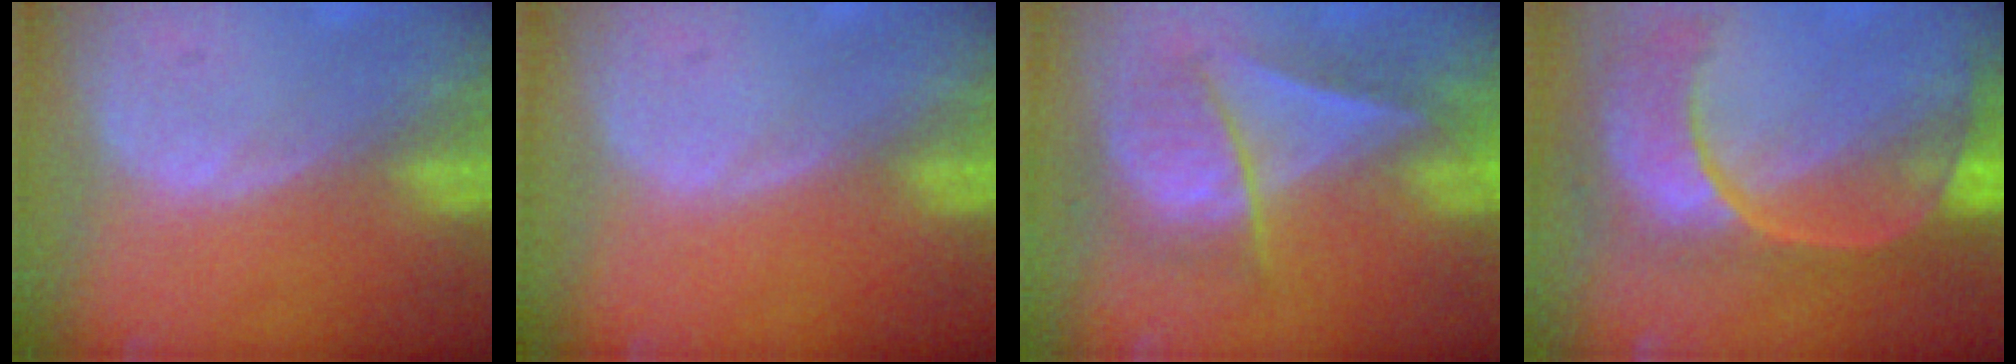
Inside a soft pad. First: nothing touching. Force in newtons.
{"total": 0.0}
{"total": 7.1, "press": 7.0, "slide": 0.9}
{"total": 11.2, "press": 9.3, "slide": 6.2}